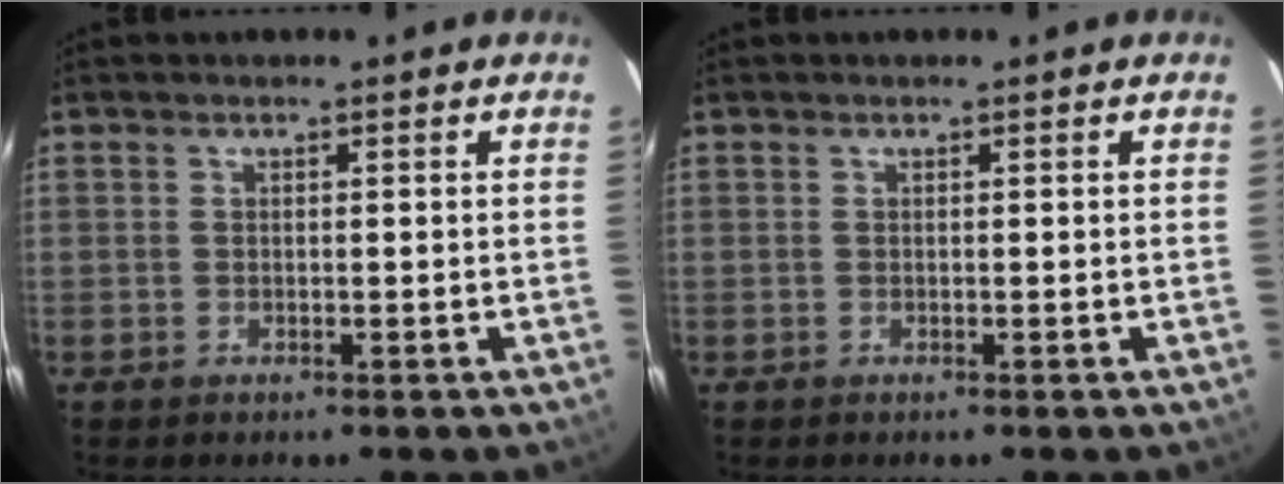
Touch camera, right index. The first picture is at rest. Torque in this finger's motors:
{"motor_torque": [0.00, 0.00, 0.01, 0.00]}